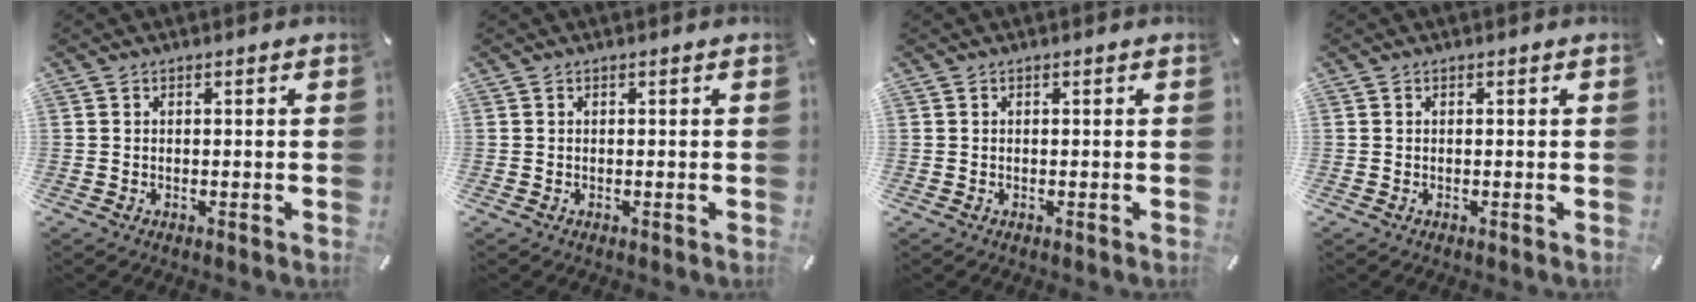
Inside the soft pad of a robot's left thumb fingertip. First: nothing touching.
{"total": 0.0}
{"total": 0.0}
{"total": 0.0}